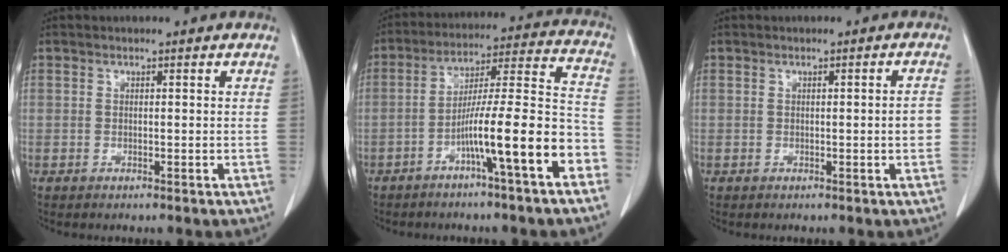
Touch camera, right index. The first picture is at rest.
{"total": 14.2, "force": [-6.5, 0.2, 12.7], "torque": [-0.197, 0.023, -0.104]}
{"total": 2.3, "force": [-0.3, 0.2, 2.3], "torque": [-0.026, 0.001, -0.005]}